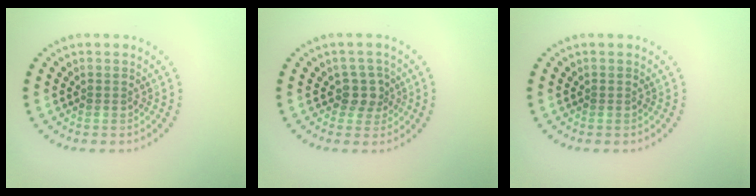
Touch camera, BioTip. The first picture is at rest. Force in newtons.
{"total": 2.1, "press": 1.8, "slide": 1.1}
{"total": 0.0}